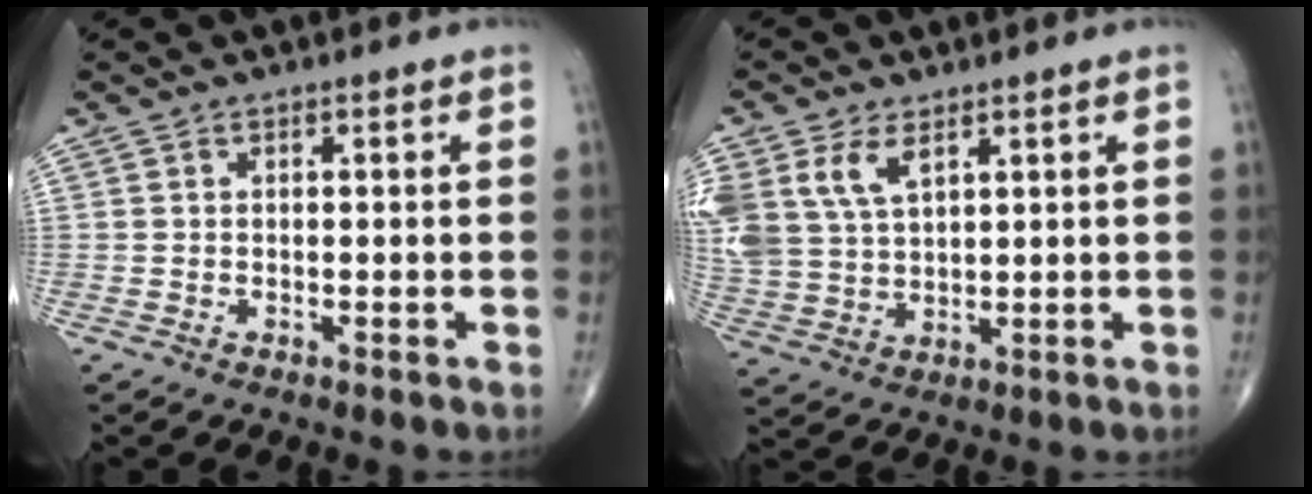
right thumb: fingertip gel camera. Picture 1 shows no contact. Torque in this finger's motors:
{"motor_torque": [0.84, 0.74, 0.95, 0.62, 0.10]}